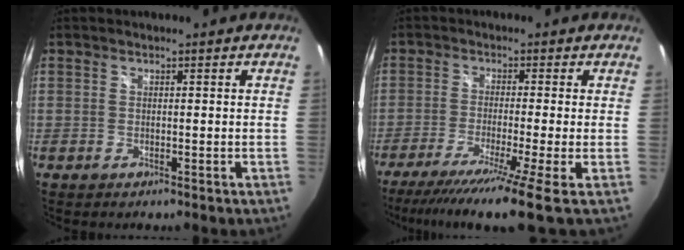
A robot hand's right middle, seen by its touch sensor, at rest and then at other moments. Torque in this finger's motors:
{"motor_torque": [-0.05, -0.57, 0.61, 0.16]}